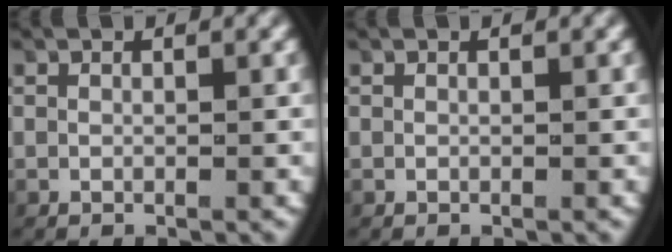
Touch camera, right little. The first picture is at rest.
{"total": 0.0}